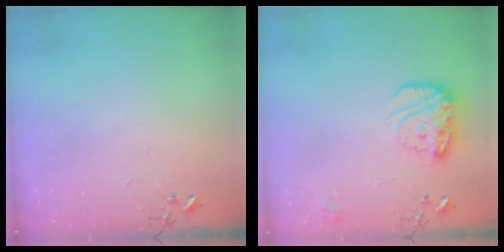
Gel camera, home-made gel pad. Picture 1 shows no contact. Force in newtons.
{"total": 17.4, "press": 17.3, "slide": 1.2}